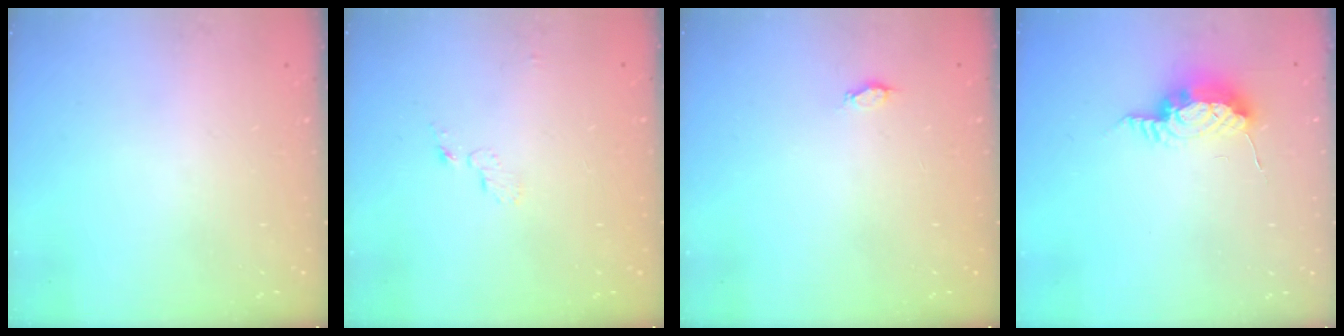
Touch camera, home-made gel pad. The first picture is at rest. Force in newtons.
{"total": 4.0, "press": 4.0, "slide": 0.4}
{"total": 1.8, "press": 1.8, "slide": 0.3}
{"total": 15.2, "press": 10.7, "slide": 10.8}